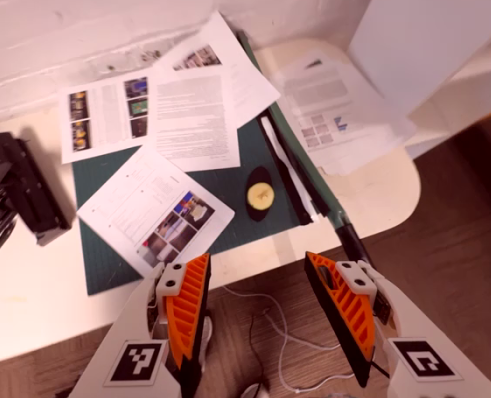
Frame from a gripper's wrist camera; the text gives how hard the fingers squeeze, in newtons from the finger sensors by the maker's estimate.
{"total": 0.7, "left": 1.0, "right": 0.3}